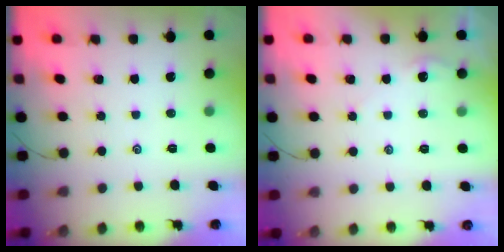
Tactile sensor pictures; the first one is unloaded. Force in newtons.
{"total": 0.6, "press": 0.5, "slide": 0.3}